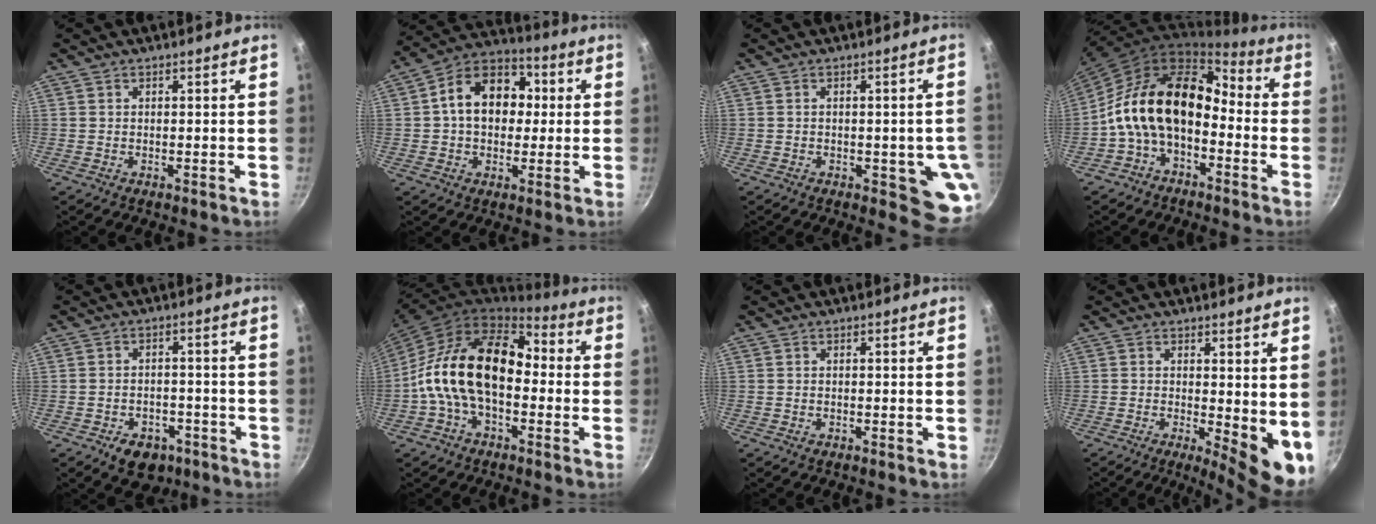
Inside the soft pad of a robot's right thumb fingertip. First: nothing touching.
{"total": 14.7, "force": [1.6, 10.9, 9.8], "torque": [-0.115, 0.029, 0.005]}
{"total": 8.4, "force": [-1.8, 3.7, 7.3], "torque": [-0.048, -0.001, -0.020]}
{"total": 16.9, "force": [-3.6, 10.7, 12.5], "torque": [-0.192, 0.065, -0.081]}
{"total": 7.6, "force": [-4.2, 5.2, 3.6], "torque": [-0.024, 0.030, -0.046]}
{"total": 18.2, "force": [-1.7, 11.4, 14.1], "torque": [-0.220, 0.048, -0.050]}
{"total": 0.0}
{"total": 9.1, "force": [0.0, 3.4, 8.4], "torque": [-0.096, -0.013, 0.005]}